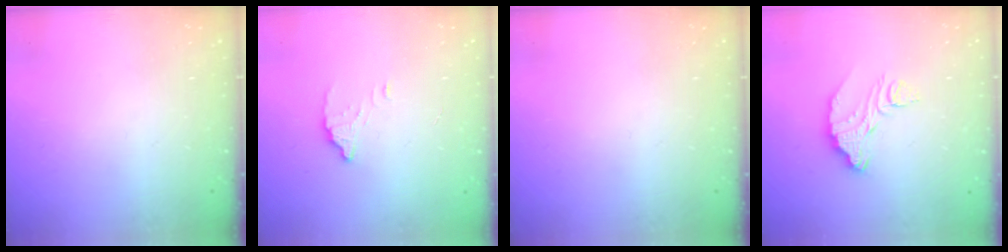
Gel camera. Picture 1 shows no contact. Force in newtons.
{"total": 2.3, "press": 2.3, "slide": 0.2}
{"total": 0.0}
{"total": 10.9, "press": 10.9, "slide": 1.0}